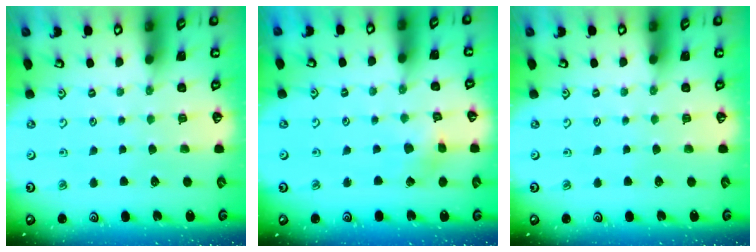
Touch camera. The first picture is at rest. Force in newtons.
{"total": 3.0, "press": 3.0, "slide": 0.3}
{"total": 0.0}